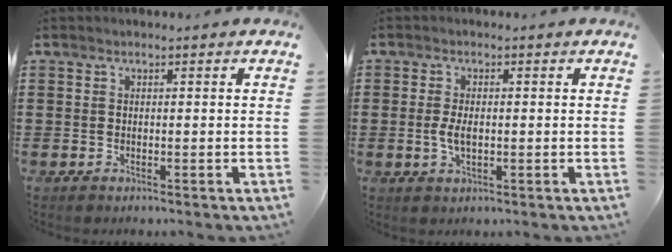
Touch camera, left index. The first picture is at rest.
{"total": 3.2, "force": [-0.2, 1.4, 2.9], "torque": [-0.069, -0.003, -0.009]}